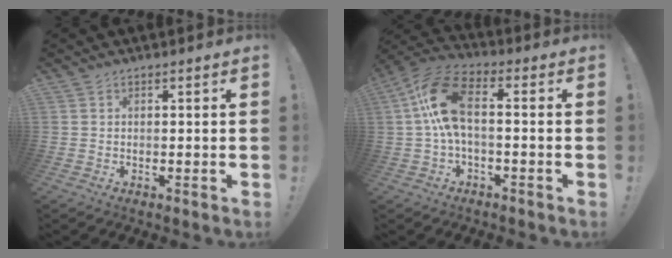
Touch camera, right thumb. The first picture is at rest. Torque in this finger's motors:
{"motor_torque": [0.52, 1.85, 0.97, -0.71, 0.47]}